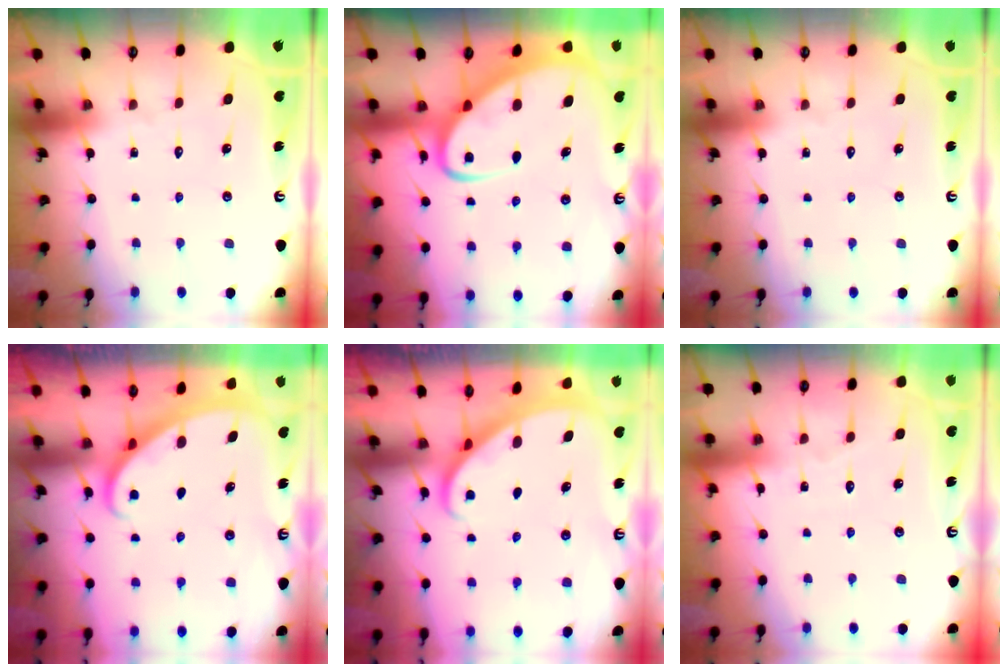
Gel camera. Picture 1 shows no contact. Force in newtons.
{"total": 6.4, "press": 6.3, "slide": 0.8}
{"total": 0.0}
{"total": 2.0, "press": 2.0, "slide": 0.1}
{"total": 2.3, "press": 2.3, "slide": 0.1}
{"total": 2.6, "press": 2.6, "slide": 0.4}